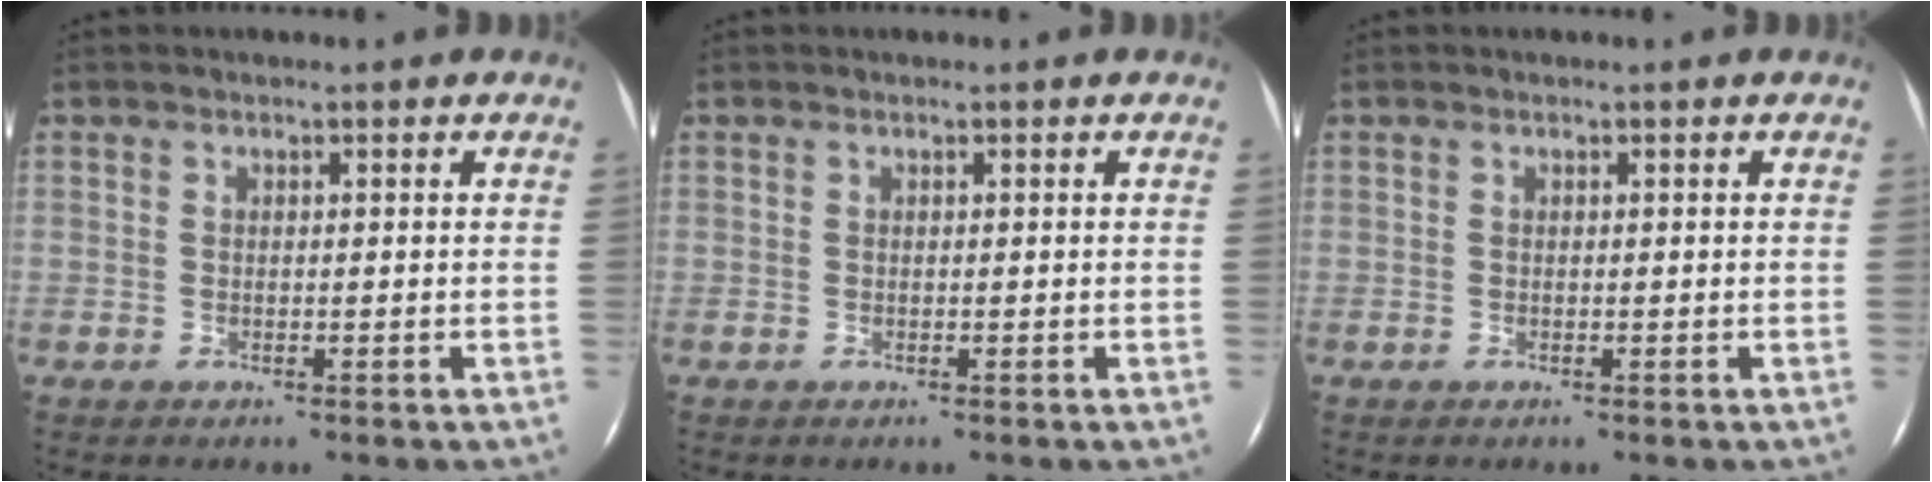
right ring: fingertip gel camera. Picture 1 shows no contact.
{"total": 0.0}
{"total": 0.0}